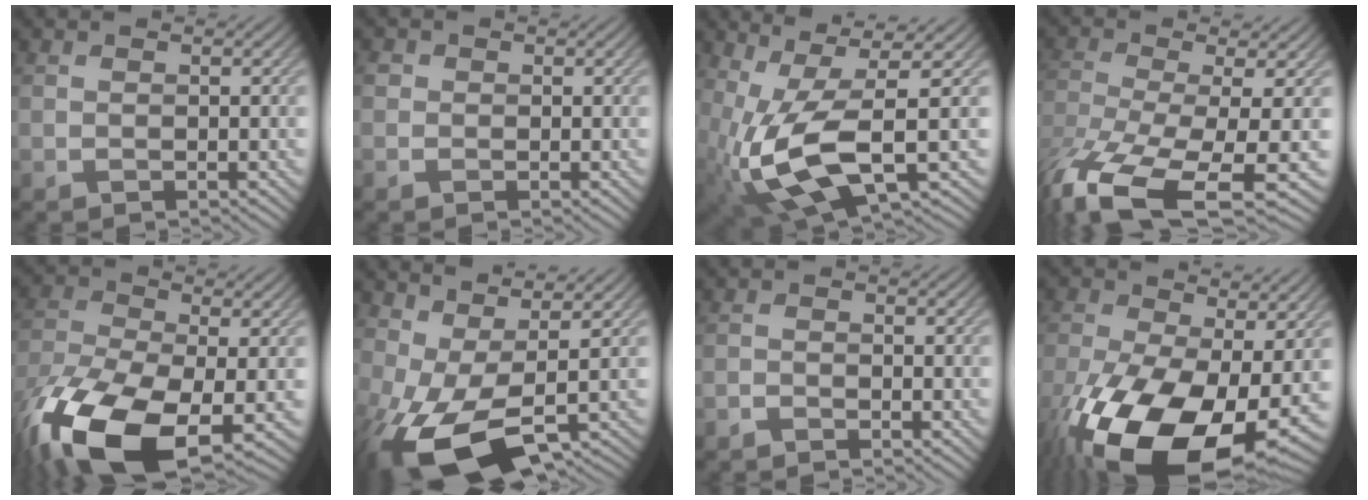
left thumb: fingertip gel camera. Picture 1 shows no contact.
{"total": 1.3, "force": [-0.2, 1.3, 0.3], "torque": [-0.003, -0.004, -0.009]}
{"total": 11.5, "force": [-1.4, 4.5, 10.5], "torque": [-0.235, -0.015, -0.023]}
{"total": 13.9, "force": [-7.8, 4.1, 10.7], "torque": [-0.254, -0.037, -0.117]}
{"total": 16.0, "force": [-7.6, 7.5, 11.9], "torque": [-0.283, -0.048, -0.137]}
{"total": 12.3, "force": [-2.2, 5.8, 10.6], "torque": [-0.240, -0.026, -0.032]}
{"total": 1.3, "force": [-1.2, 0.2, 0.3], "torque": [-0.007, -0.004, -0.029]}
{"total": 19.6, "force": [-6.8, 10.2, 15.3], "torque": [-0.313, -0.055, -0.095]}